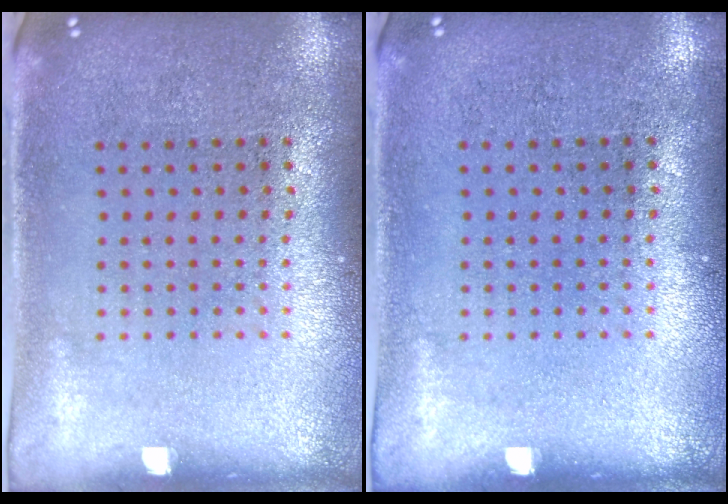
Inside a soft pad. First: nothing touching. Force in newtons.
{"total": 0.0}